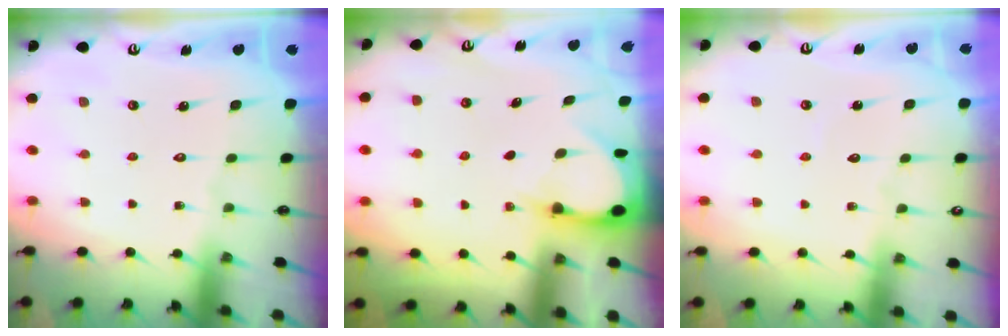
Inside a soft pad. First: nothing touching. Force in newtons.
{"total": 3.0, "press": 2.9, "slide": 0.2}
{"total": 3.9, "press": 3.9, "slide": 0.3}